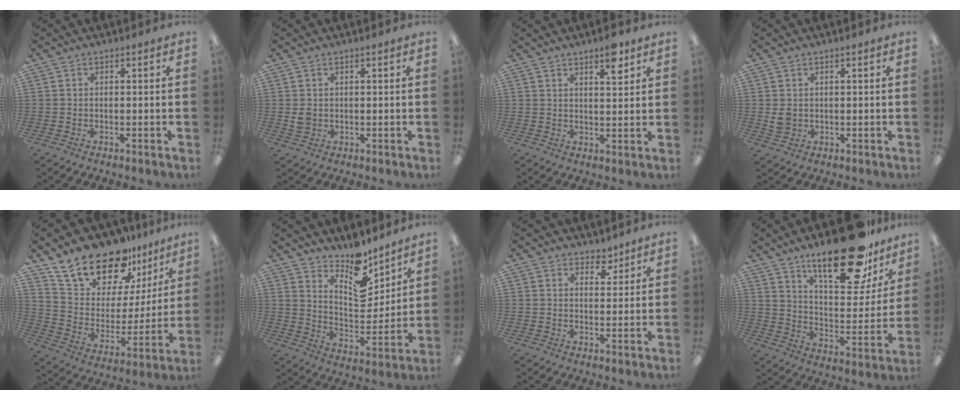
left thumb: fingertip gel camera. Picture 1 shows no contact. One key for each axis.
{"total": 2.1, "fx": 0.5, "fy": 1.8, "fz": 1.1, "tx": -0.014, "ty": 0.000, "tz": 0.007}
{"total": 5.7, "fx": 4.0, "fy": 1.7, "fz": 3.6, "tx": -0.041, "ty": -0.021, "tz": 0.062}
{"total": 2.8, "fx": 0.8, "fy": 2.3, "fz": 1.4, "tx": -0.020, "ty": 0.000, "tz": 0.014}
{"total": 19.8, "fx": 16.3, "fy": 9.0, "fz": 6.7, "tx": -0.136, "ty": -0.117, "tz": 0.297}
{"total": 12.5, "fx": 10.1, "fy": 5.1, "fz": 5.2, "tx": -0.081, "ty": -0.080, "tz": 0.185}
{"total": 3.9, "fx": 3.2, "fy": 2.0, "fz": 0.9, "tx": 0.001, "ty": -0.018, "tz": 0.055}
{"total": 24.7, "fx": 17.7, "fy": 9.2, "fz": 14.6, "tx": -0.214, "ty": -0.108, "tz": 0.295}